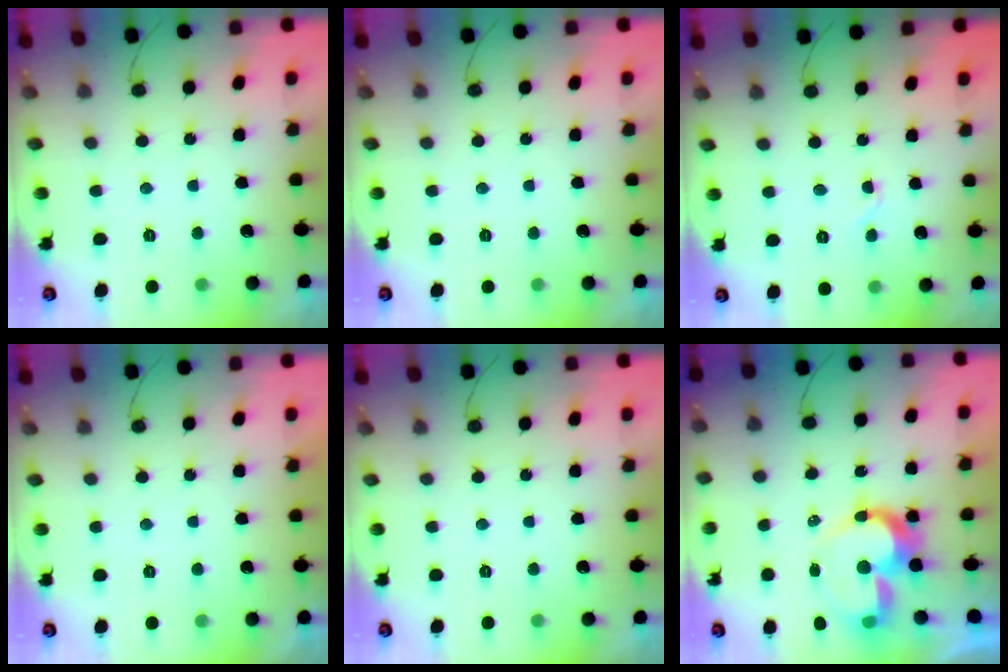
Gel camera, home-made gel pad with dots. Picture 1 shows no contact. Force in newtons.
{"total": 0.0}
{"total": 2.7, "press": 2.7, "slide": 0.3}
{"total": 1.7, "press": 1.7, "slide": 0.1}
{"total": 0.0}
{"total": 12.2, "press": 12.1, "slide": 1.0}